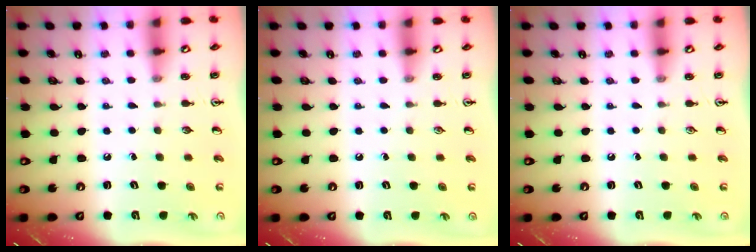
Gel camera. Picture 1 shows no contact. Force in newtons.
{"total": 0.0}
{"total": 0.0}